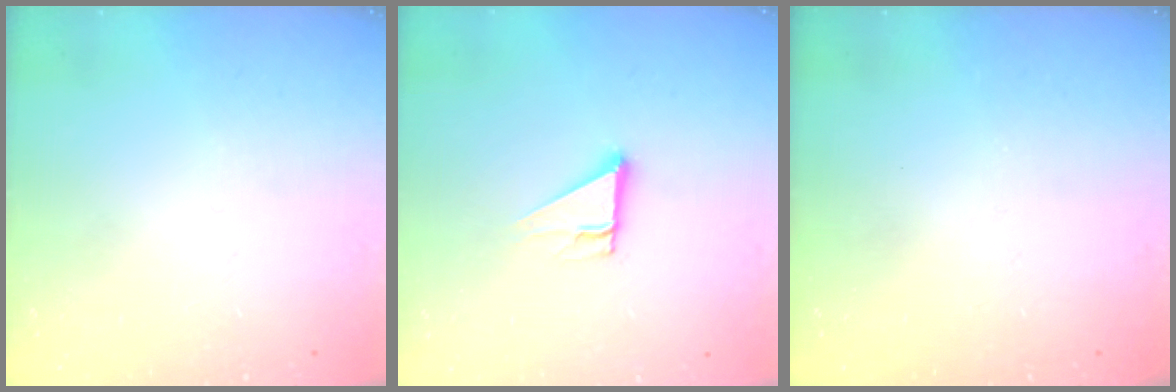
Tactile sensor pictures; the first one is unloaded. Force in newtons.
{"total": 4.3, "press": 4.3, "slide": 0.4}
{"total": 0.0}